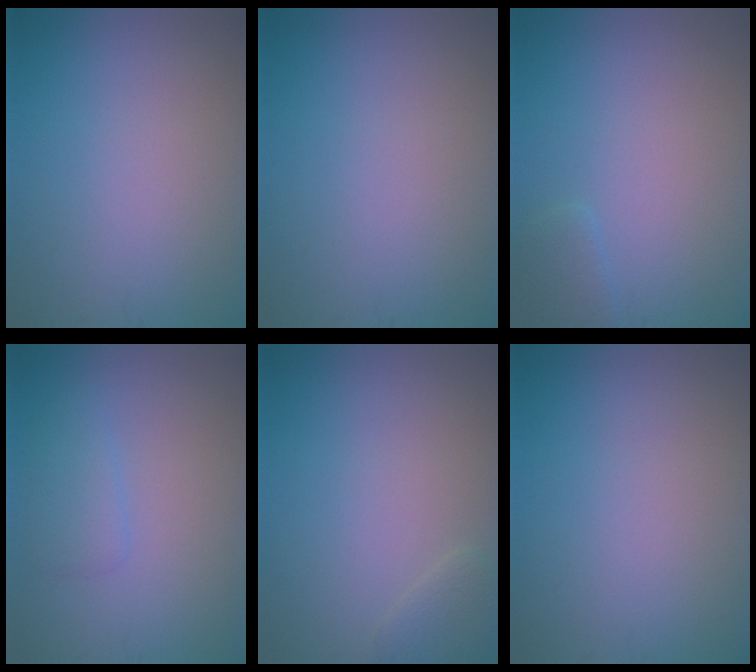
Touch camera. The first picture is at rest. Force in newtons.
{"total": 0.0}
{"total": 1.0, "press": 1.0, "slide": 0.1}
{"total": 1.8, "press": 1.8, "slide": 0.0}
{"total": 1.3, "press": 1.3, "slide": 0.2}
{"total": 0.0}